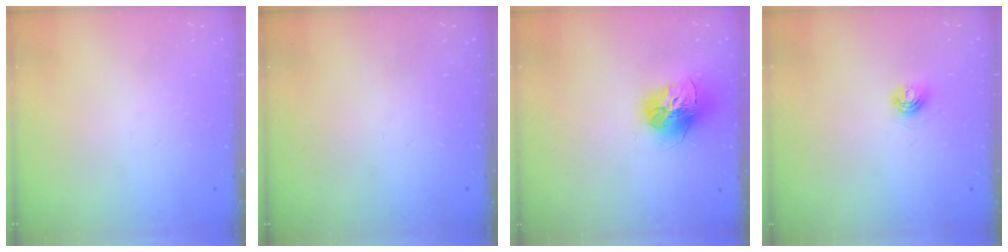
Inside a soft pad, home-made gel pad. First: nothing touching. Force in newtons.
{"total": 0.0}
{"total": 14.8, "press": 14.8, "slide": 1.6}
{"total": 5.0, "press": 4.9, "slide": 0.6}